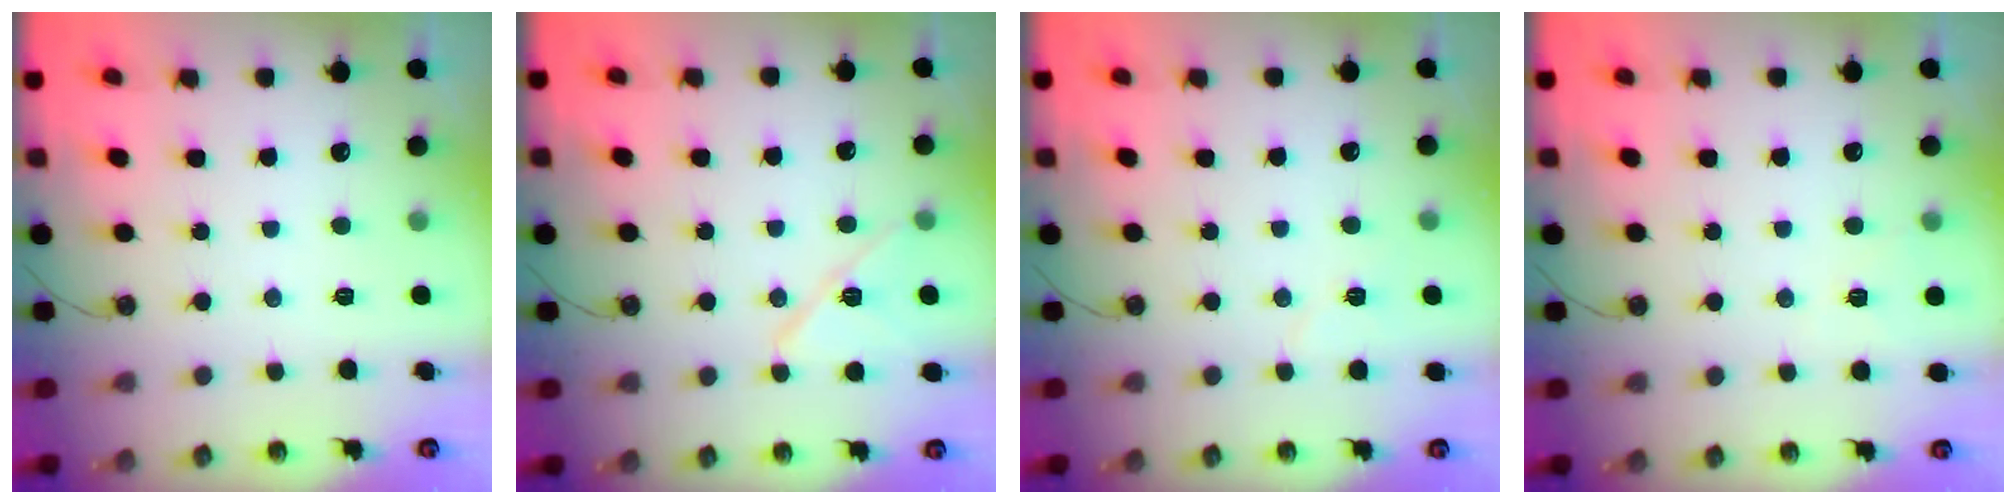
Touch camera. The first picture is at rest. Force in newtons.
{"total": 11.0, "press": 11.0, "slide": 0.9}
{"total": 4.7, "press": 4.3, "slide": 2.0}
{"total": 3.2, "press": 2.5, "slide": 2.0}